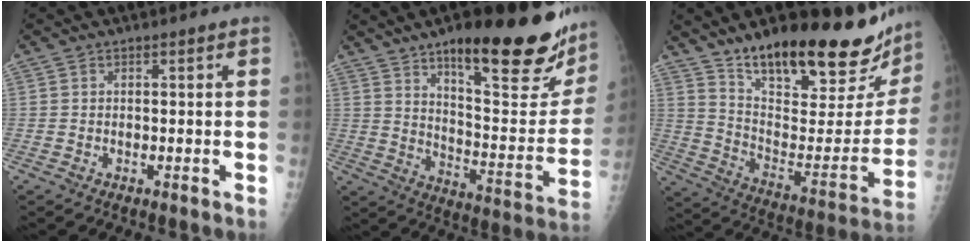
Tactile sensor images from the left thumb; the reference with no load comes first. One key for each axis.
{"total": 27.6, "fx": 16.7, "fy": 7.7, "fz": 20.6, "tx": -0.245, "ty": -0.074, "tz": 0.248}
{"total": 29.4, "fx": 21.5, "fy": 8.7, "fz": 18.1, "tx": -0.242, "ty": -0.095, "tz": 0.325}